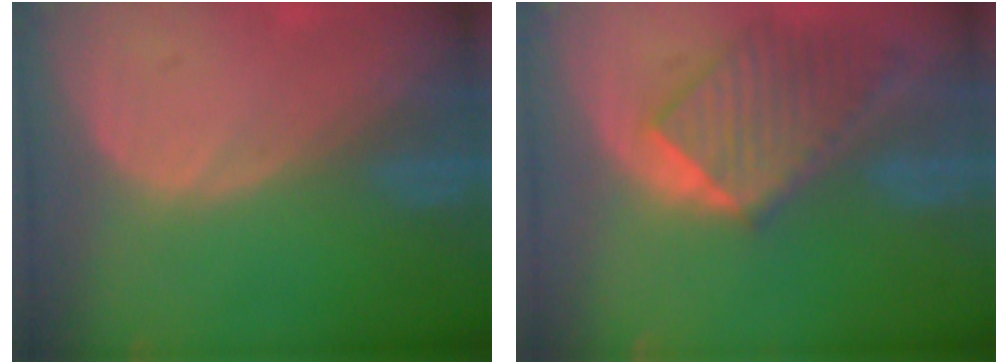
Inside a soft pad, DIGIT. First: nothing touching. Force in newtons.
{"total": 8.8, "press": 7.9, "slide": 3.9}